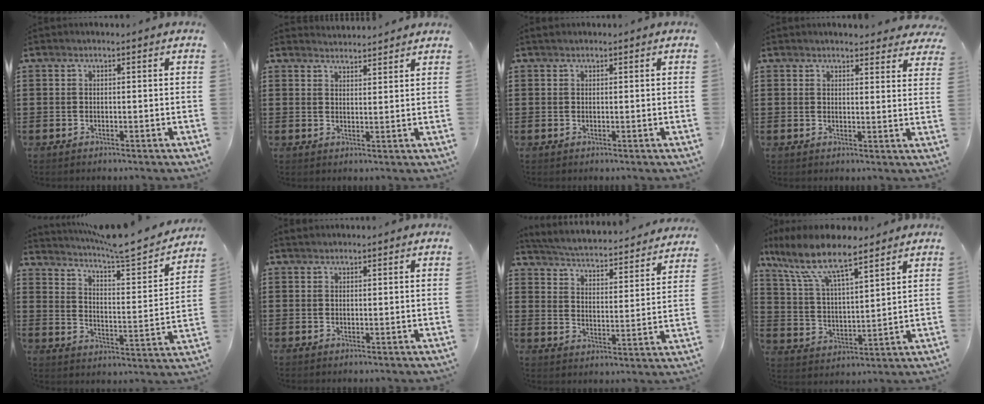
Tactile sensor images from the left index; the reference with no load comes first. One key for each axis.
{"total": 2.6, "fx": 2.6, "fy": -0.2, "fz": -0.2, "tx": -0.002, "ty": -0.009, "tz": 0.049}
{"total": 0.6, "fx": 0.5, "fy": 0.3, "fz": 0.2, "tx": -0.005, "ty": 0.003, "tz": 0.009}
{"total": 3.1, "fx": 3.0, "fy": 0.5, "fz": 0.5, "tx": -0.009, "ty": -0.010, "tz": 0.056}
{"total": 6.2, "fx": 5.7, "fy": -0.1, "fz": 2.6, "tx": -0.069, "ty": -0.046, "tz": 0.089}
{"total": 0.6, "fx": 0.5, "fy": 0.2, "fz": 0.1, "tx": -0.004, "ty": 0.002, "tz": 0.010}
{"total": 3.3, "fx": 3.2, "fy": -0.4, "fz": 0.6, "tx": -0.032, "ty": -0.036, "tz": 0.045}
{"total": 9.3, "fx": 7.2, "fy": 2.3, "fz": 5.5, "tx": -0.133, "ty": -0.028, "tz": 0.125}